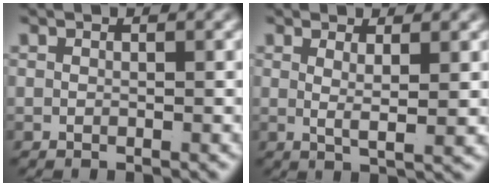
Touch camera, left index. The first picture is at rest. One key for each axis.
{"total": 2.5, "fx": 0.7, "fy": -0.4, "fz": 2.4, "tx": -0.044, "ty": -0.014, "tz": 0.020}